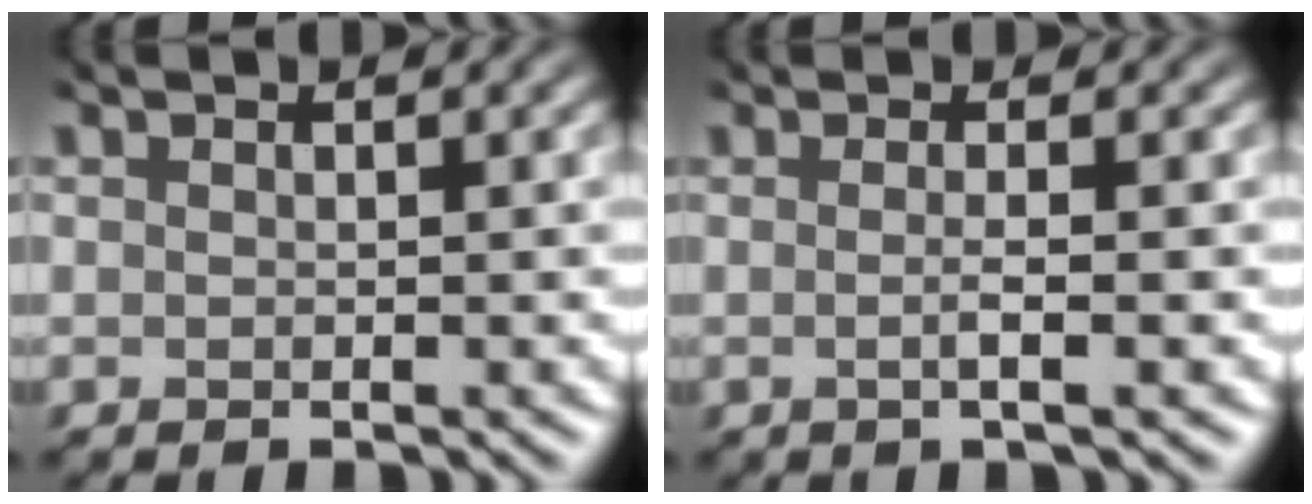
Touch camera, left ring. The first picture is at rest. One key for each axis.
{"total": 2.8, "fx": 0.1, "fy": 0.9, "fz": 2.6, "tx": -0.033, "ty": 0.007, "tz": -0.027}